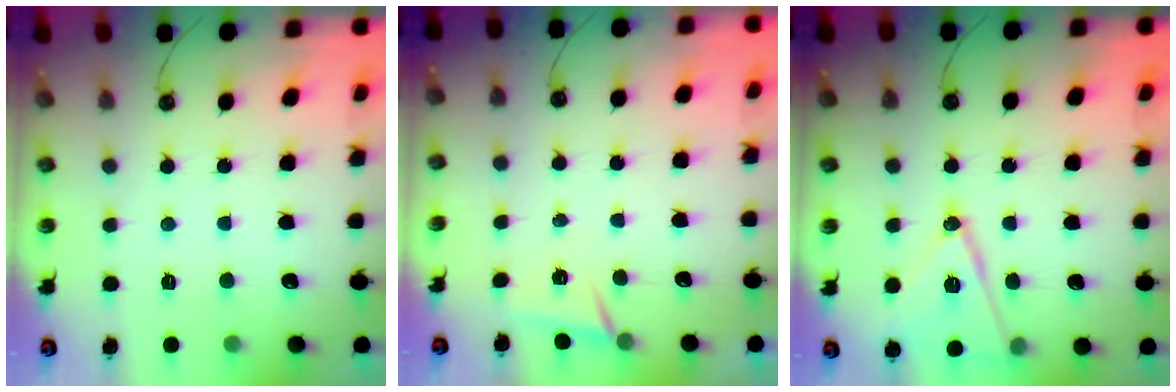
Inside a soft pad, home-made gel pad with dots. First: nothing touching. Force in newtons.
{"total": 4.5, "press": 2.3, "slide": 3.8}
{"total": 14.2, "press": 13.8, "slide": 3.3}